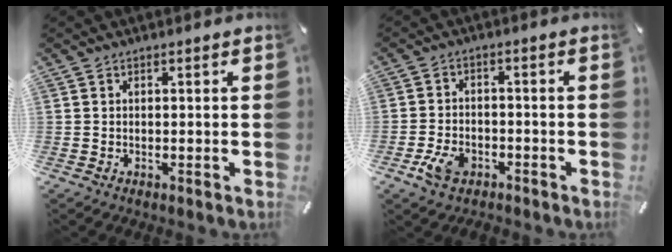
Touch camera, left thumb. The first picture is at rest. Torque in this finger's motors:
{"motor_torque": [-0.32, 0.44, 0.03, 0.24, 0.07]}